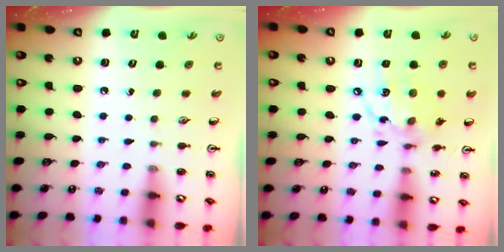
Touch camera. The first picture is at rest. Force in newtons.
{"total": 11.7, "press": 11.7, "slide": 0.7}